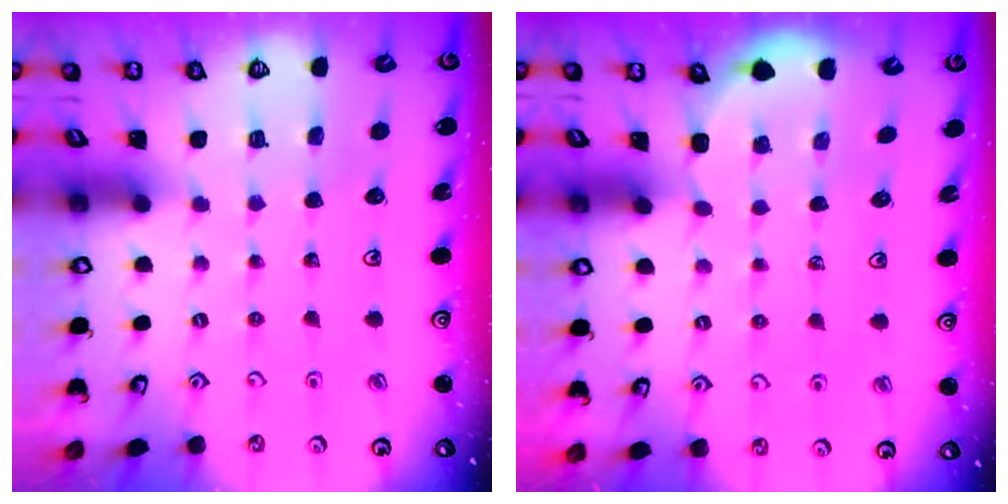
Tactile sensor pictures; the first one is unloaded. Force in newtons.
{"total": 2.4, "press": 2.1, "slide": 1.1}